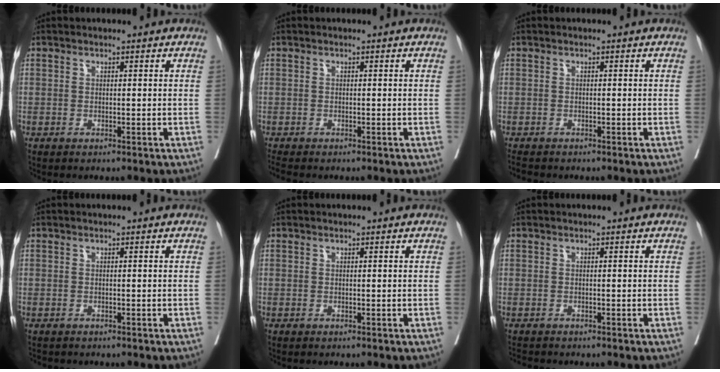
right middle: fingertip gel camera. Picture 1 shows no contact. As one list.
[{"total": 2.2, "force": [-2.0, 0.0, 0.9], "torque": [-0.015, -0.004, -0.032]}, {"total": 2.6, "force": [-2.3, 0.5, 0.9], "torque": [-0.020, -0.007, -0.033]}, {"total": 0.9, "force": [-0.8, 0.3, 0.2], "torque": [-0.009, -0.001, -0.010]}, {"total": 0.0}, {"total": 2.1, "force": [-2.0, 0.3, 0.6], "torque": [-0.013, -0.005, -0.028]}]